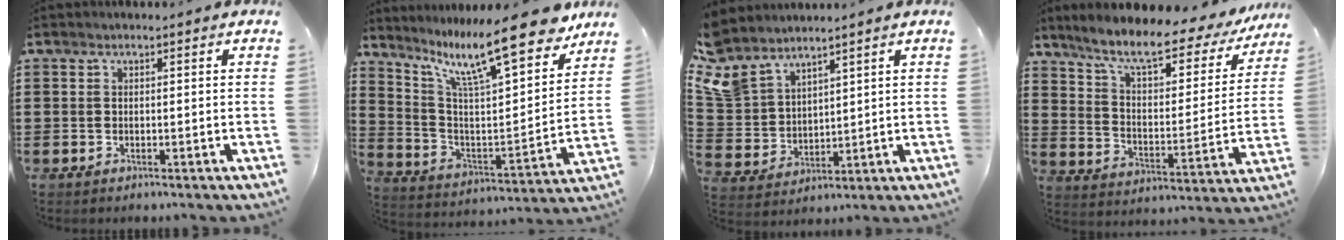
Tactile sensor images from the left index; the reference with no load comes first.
{"total": 13.9, "force": [10.8, 2.1, 8.6], "torque": [-0.172, -0.071, 0.176]}
{"total": 7.1, "force": [5.9, 3.6, 1.6], "torque": [-0.077, -0.029, 0.111]}
{"total": 9.0, "force": [6.9, 1.3, 5.6], "torque": [-0.124, -0.040, 0.112]}